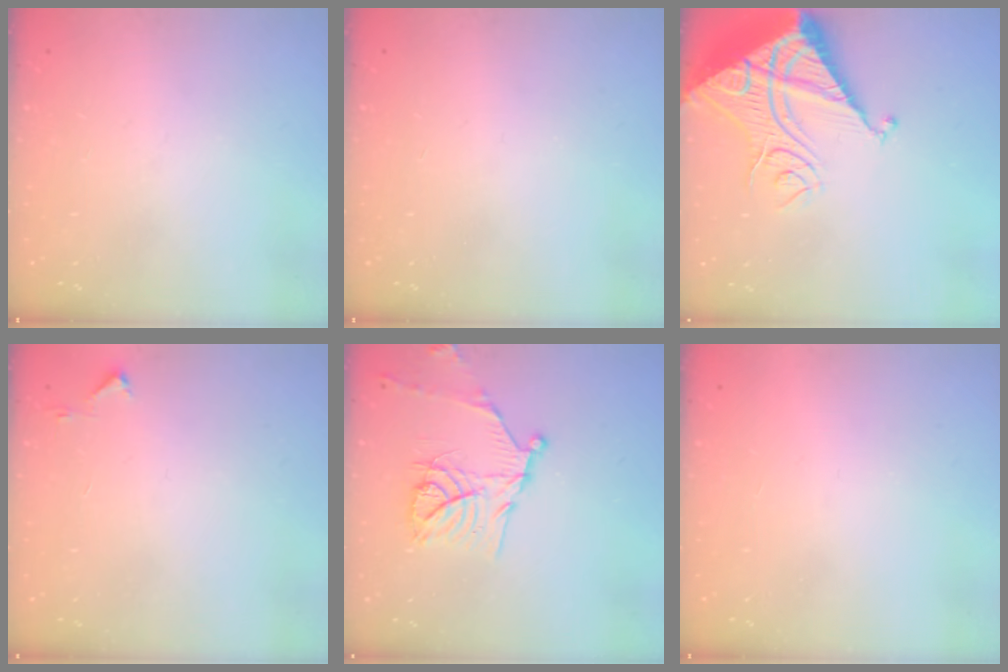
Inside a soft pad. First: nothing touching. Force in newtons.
{"total": 0.0}
{"total": 17.4, "press": 17.3, "slide": 2.1}
{"total": 3.1, "press": 3.0, "slide": 0.3}
{"total": 16.1, "press": 16.1, "slide": 1.3}
{"total": 1.5, "press": 1.5, "slide": 0.1}